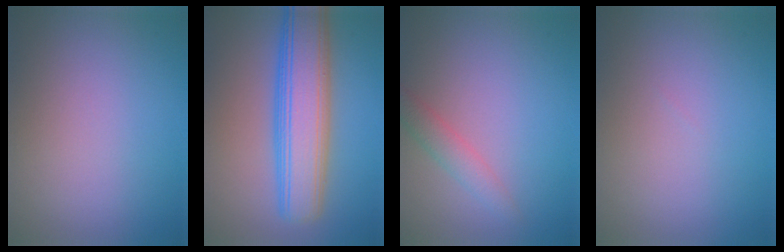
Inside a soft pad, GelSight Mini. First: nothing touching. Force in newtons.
{"total": 8.2, "press": 8.2, "slide": 0.2}
{"total": 1.9, "press": 1.9, "slide": 0.0}
{"total": 0.0}